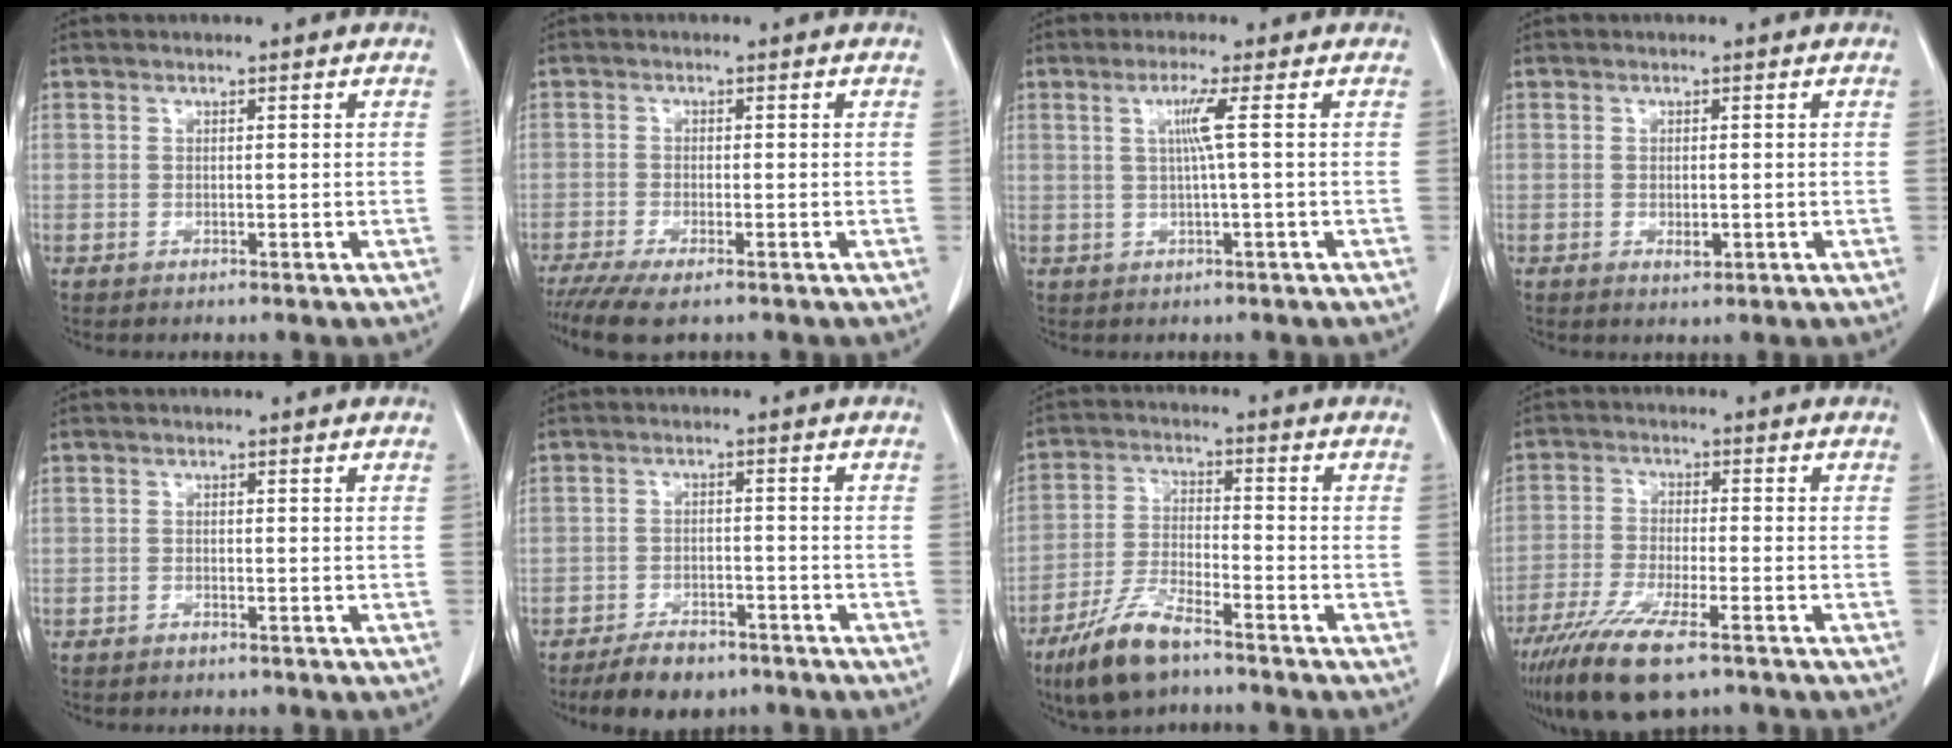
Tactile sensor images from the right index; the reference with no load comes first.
{"total": 6.0, "force": [-4.4, 1.2, 3.9], "torque": [-0.066, -0.014, -0.071]}
{"total": 3.3, "force": [0.6, -1.0, 3.1], "torque": [-0.063, 0.002, 0.013]}
{"total": 1.9, "force": [-0.4, 0.9, 1.6], "torque": [-0.027, -0.003, 0.000]}
{"total": 0.9, "force": [-0.8, 0.4, 0.1], "torque": [-0.006, 0.000, -0.012]}
{"total": 6.3, "force": [-5.4, 3.0, 1.3], "torque": [-0.019, 0.002, -0.080]}
{"total": 9.7, "force": [-7.0, 2.3, 6.3], "torque": [-0.135, -0.019, -0.135]}
{"total": 11.7, "force": [-7.9, 2.2, 8.3], "torque": [-0.152, -0.029, -0.133]}